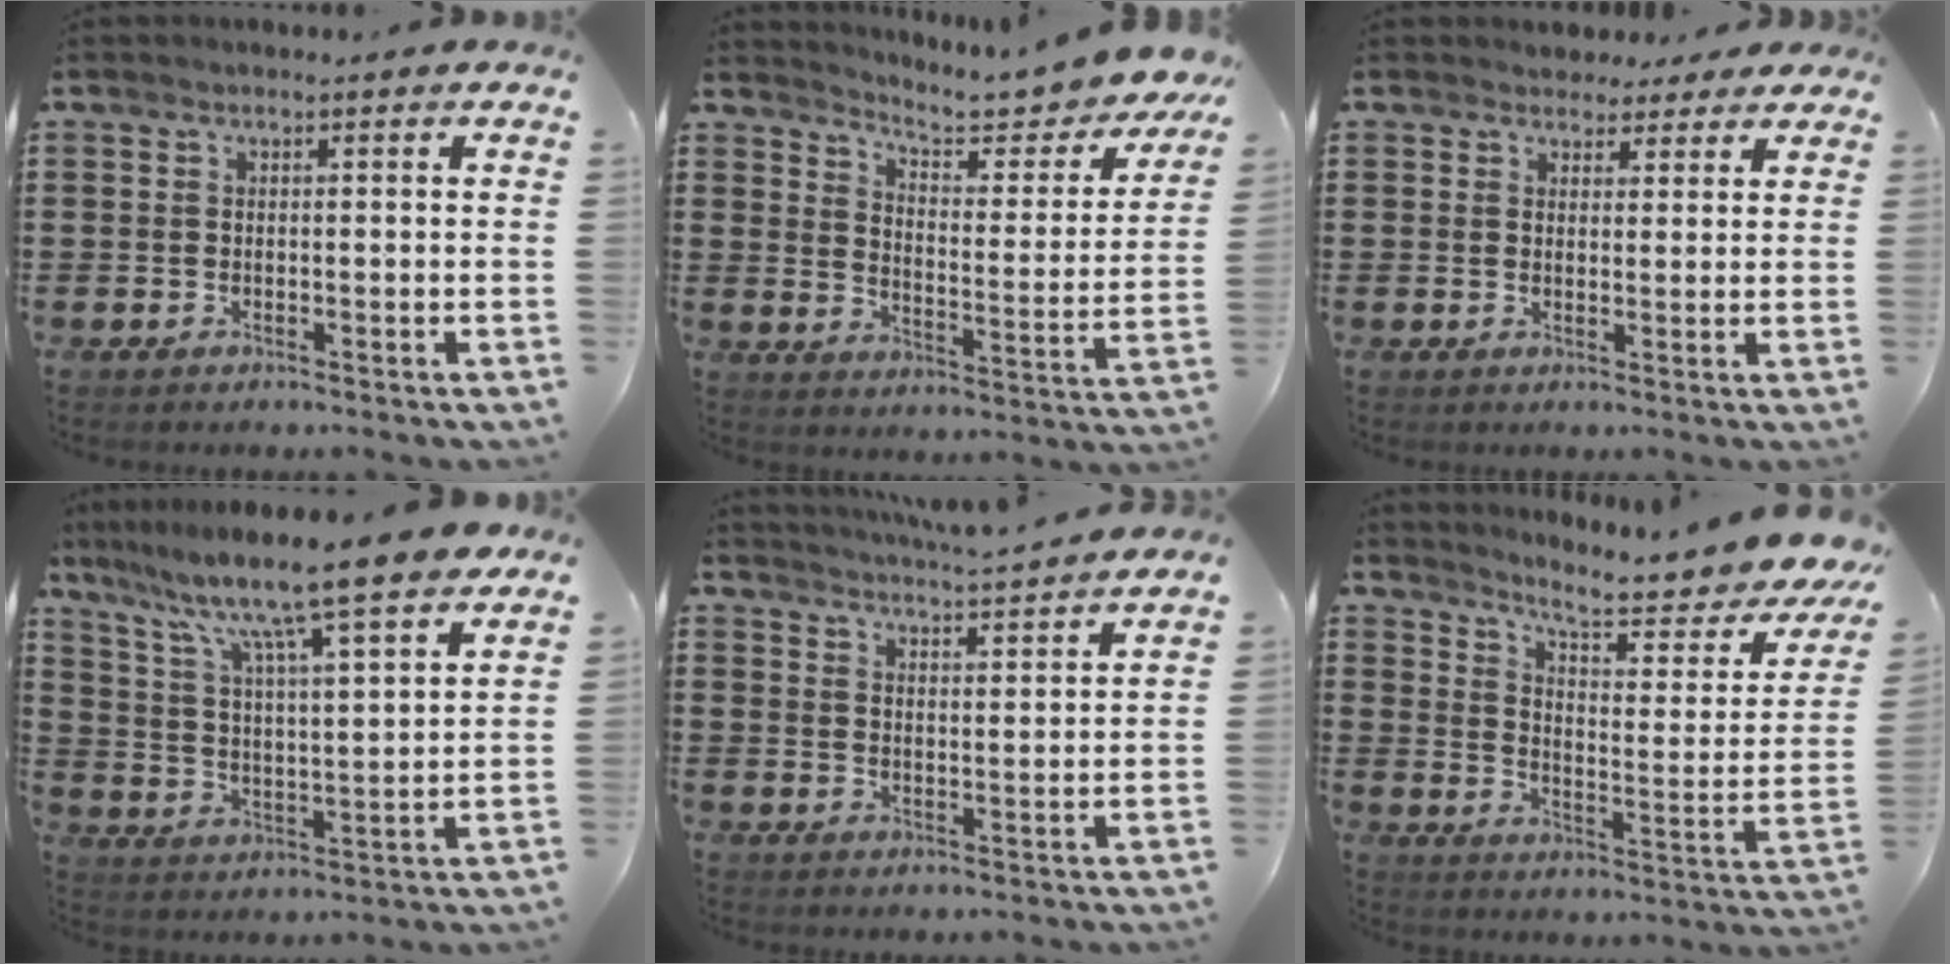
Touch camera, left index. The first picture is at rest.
{"total": 6.3, "force": [5.8, 0.6, 2.5], "torque": [-0.061, -0.047, 0.093]}
{"total": 3.3, "force": [2.7, 1.8, 0.3], "torque": [-0.009, 0.003, 0.049]}
{"total": 10.5, "force": [8.9, -0.2, 5.7], "torque": [-0.136, -0.063, 0.140]}
{"total": 4.2, "force": [4.1, -0.8, 0.5], "torque": [-0.028, -0.028, 0.069]}
{"total": 8.4, "force": [6.8, 0.8, 4.9], "torque": [-0.100, -0.054, 0.106]}